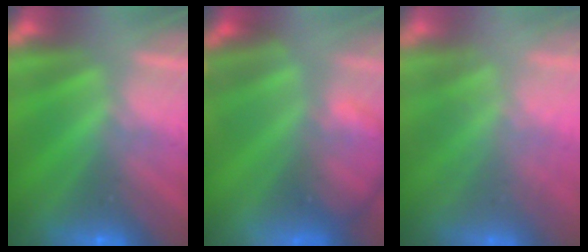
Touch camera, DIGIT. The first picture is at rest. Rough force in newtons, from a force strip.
{"total": 9.1}
{"total": 2.2}